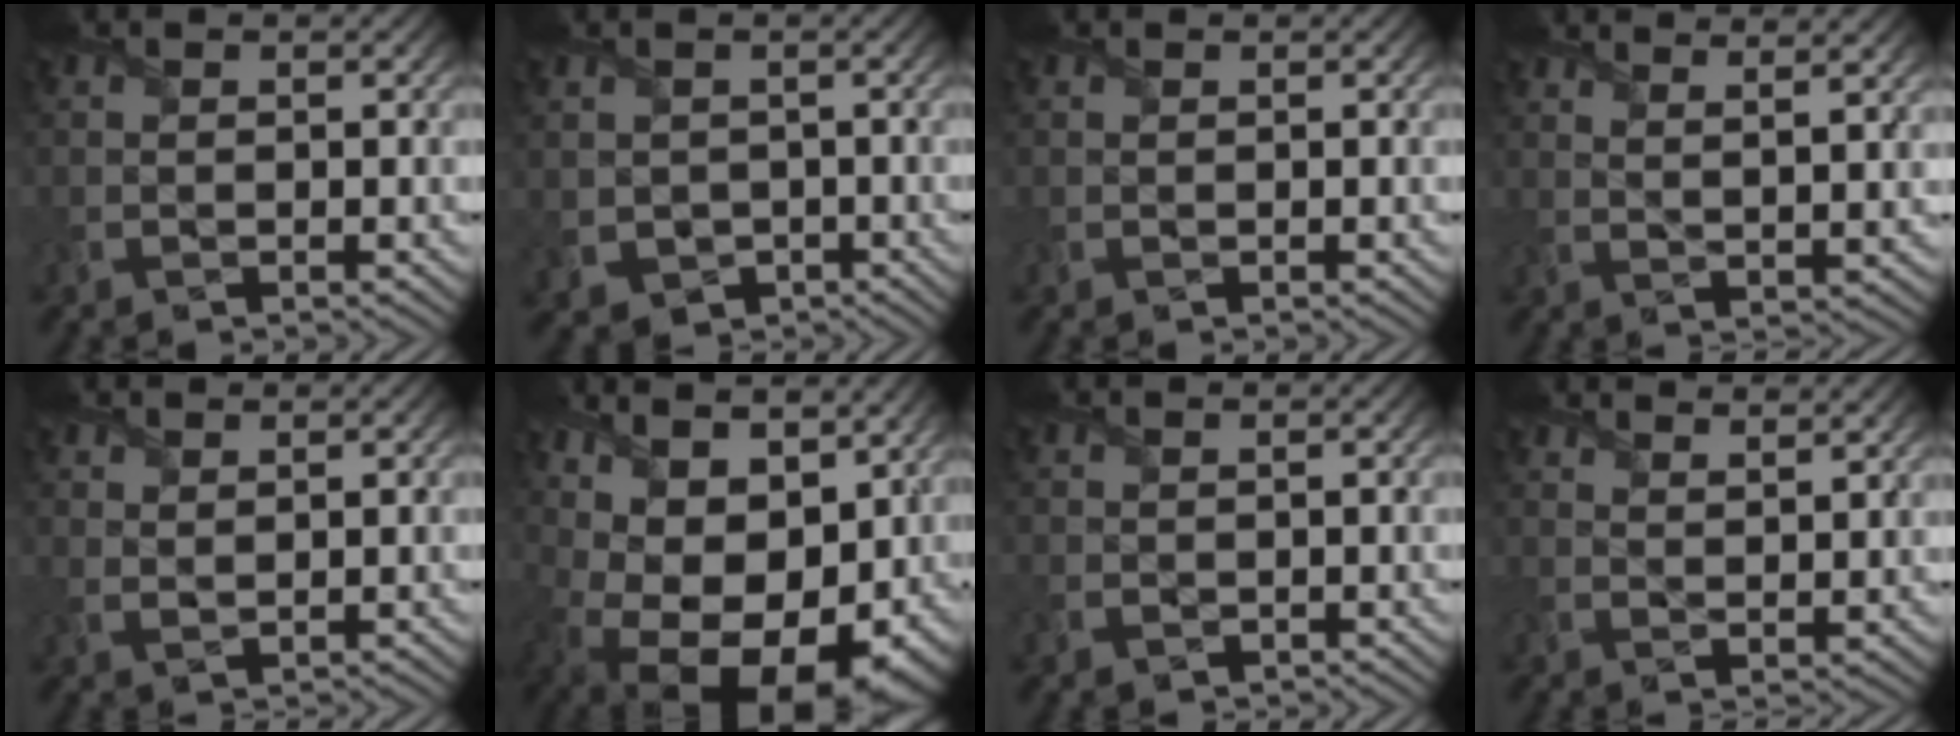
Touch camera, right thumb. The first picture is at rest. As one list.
[{"total": 2.3, "force": [-0.3, 2.2, 0.4], "torque": [-0.037, -0.012, -0.010]}, {"total": 0.0}, {"total": 5.5, "force": [4.5, 0.2, 3.1], "torque": [-0.046, -0.003, 0.068]}, {"total": 1.8, "force": [1.6, 0.5, 0.6], "torque": [-0.019, -0.002, 0.036]}, {"total": 18.0, "force": [2.1, 11.8, 13.5], "torque": [-0.218, 0.018, 0.065]}, {"total": 0.6, "force": [0.3, 0.5, 0.1], "torque": [-0.011, -0.002, 0.007]}, {"total": 5.3, "force": [4.7, 0.8, 2.2], "torque": [-0.039, -0.008, 0.080]}]